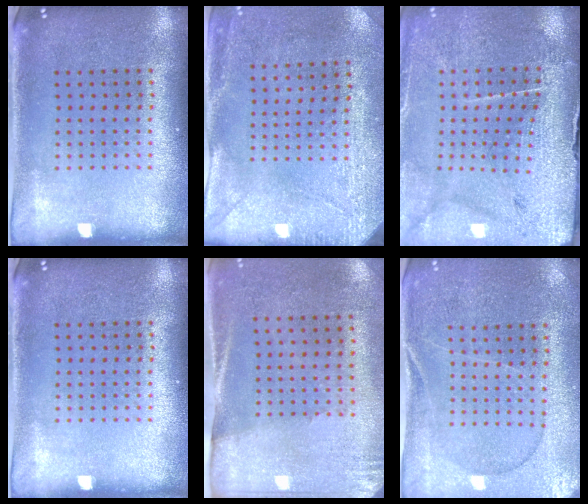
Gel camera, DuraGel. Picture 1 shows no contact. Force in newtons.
{"total": 2.9, "press": 2.3, "slide": 1.8}
{"total": 3.3, "press": 3.3, "slide": 0.4}
{"total": 0.0}
{"total": 2.7, "press": 2.3, "slide": 1.4}
{"total": 0.6, "press": 0.5, "slide": 0.3}